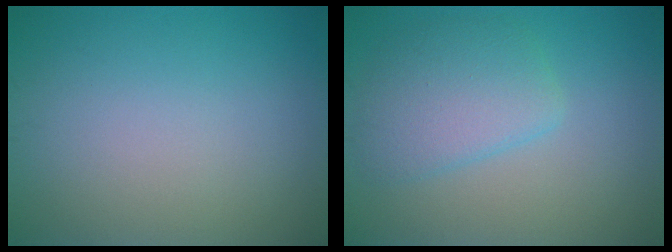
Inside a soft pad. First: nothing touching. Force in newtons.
{"total": 3.9, "press": 3.9, "slide": 0.4}